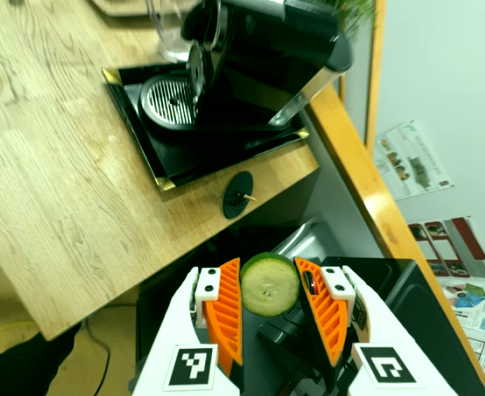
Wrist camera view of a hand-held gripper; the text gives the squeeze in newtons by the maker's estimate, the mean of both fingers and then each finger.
{"total": 9.1, "left": 9.2, "right": 8.9}